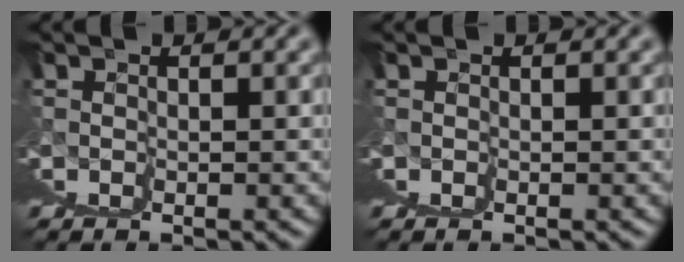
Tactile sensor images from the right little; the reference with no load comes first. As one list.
[{"total": 0.0}]